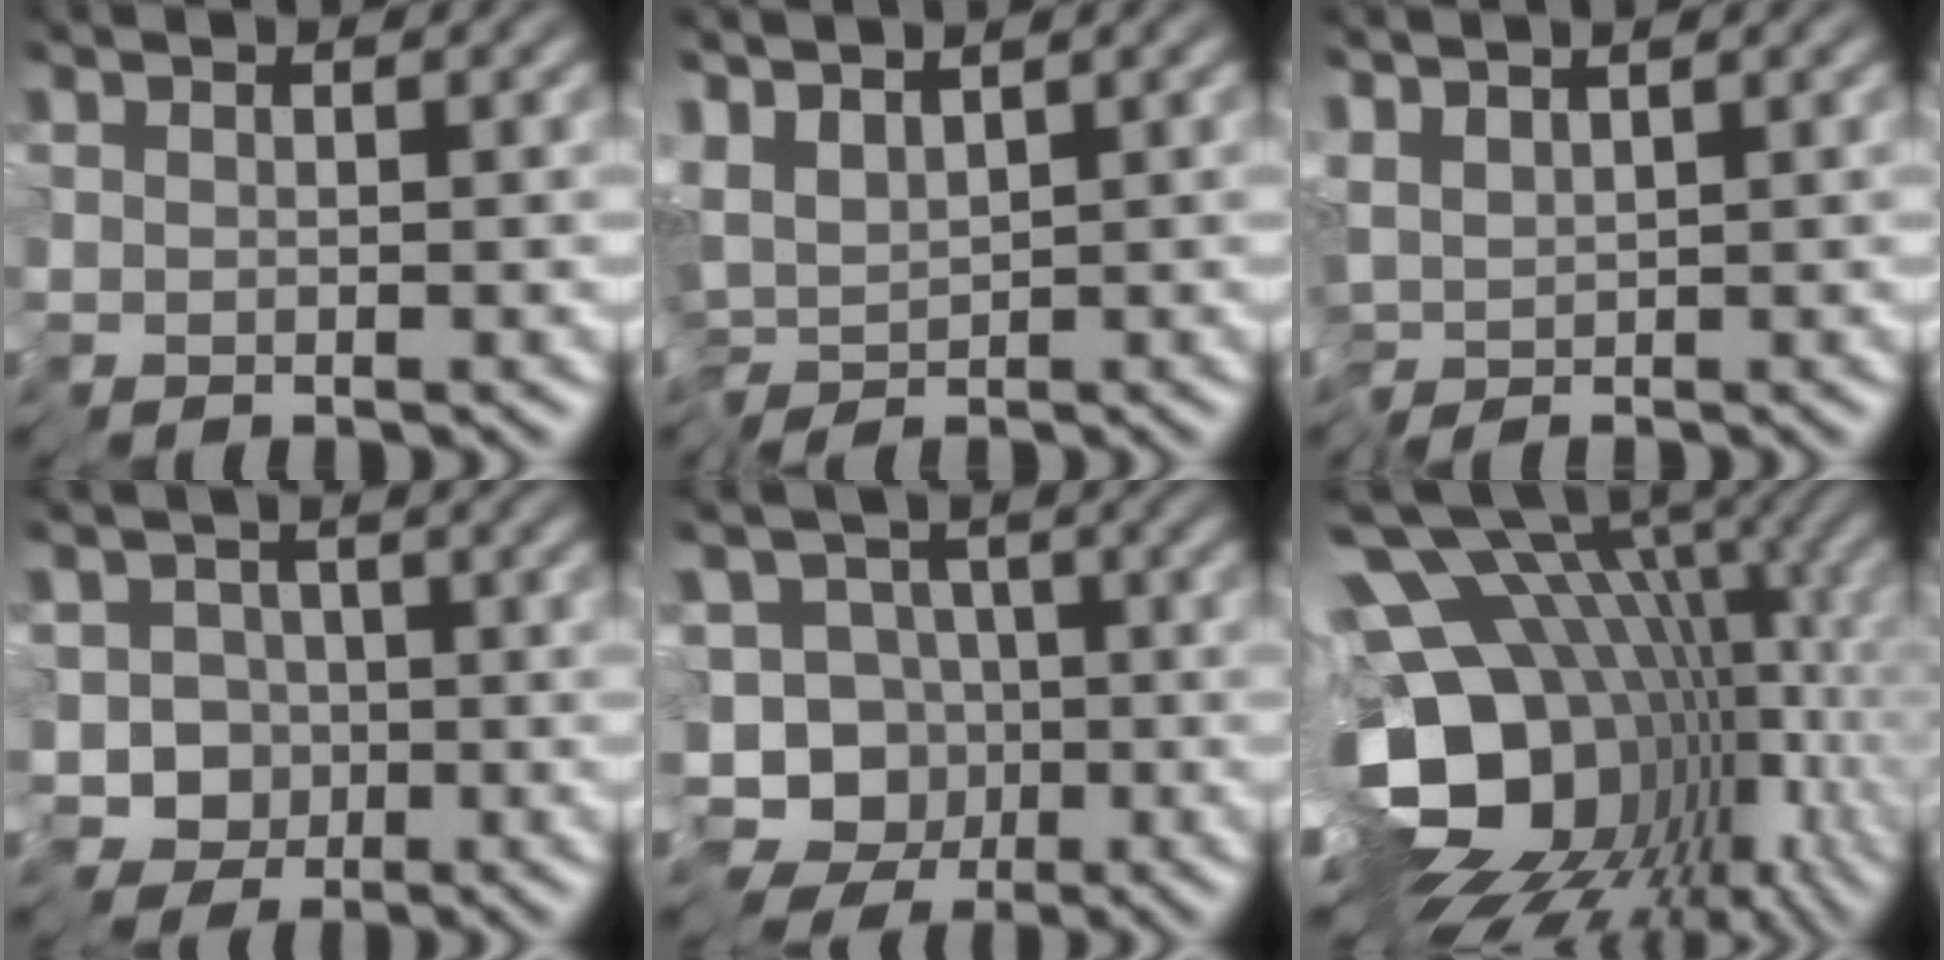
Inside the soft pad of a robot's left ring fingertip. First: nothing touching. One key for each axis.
{"total": 2.6, "fx": 1.1, "fy": 0.1, "fz": 2.3, "tx": -0.045, "ty": 0.009, "tz": 0.011}
{"total": 1.9, "fx": 0.8, "fy": -0.2, "fz": 1.8, "tx": -0.036, "ty": 0.012, "tz": 0.009}
{"total": 7.3, "fx": -3.7, "fy": 5.8, "fz": 2.3, "tx": -0.022, "ty": 0.011, "tz": -0.089}
{"total": 10.4, "fx": -6.3, "fy": 7.2, "fz": 4.0, "tx": -0.067, "ty": 0.002, "tz": -0.112}
{"total": 17.9, "fx": 0.1, "fy": 11.7, "fz": 13.6, "tx": -0.230, "ty": 0.002, "tz": 0.025}